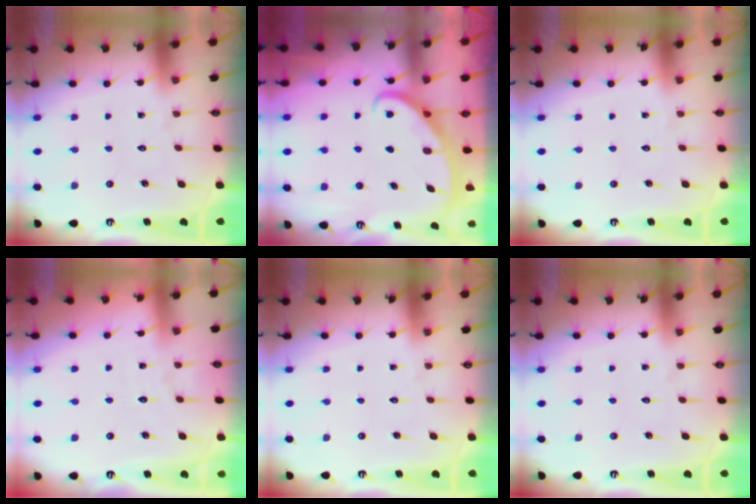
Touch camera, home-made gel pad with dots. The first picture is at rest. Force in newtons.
{"total": 3.0, "press": 3.0, "slide": 0.3}
{"total": 0.0}
{"total": 3.4, "press": 3.4, "slide": 0.5}
{"total": 0.0}
{"total": 0.0}